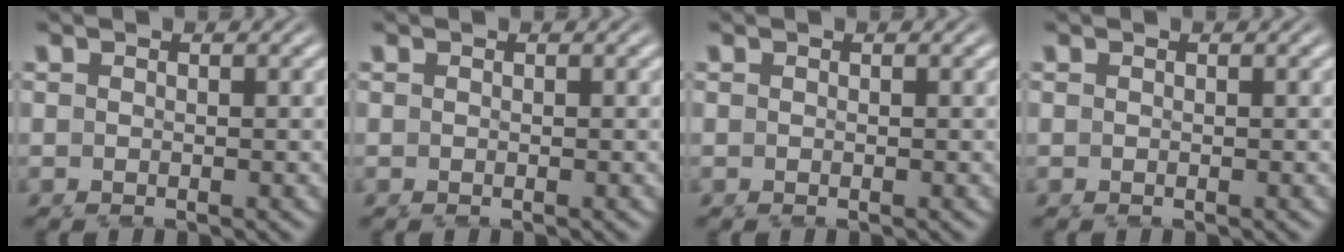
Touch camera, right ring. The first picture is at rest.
{"total": 0.0}
{"total": 0.0}
{"total": 0.0}